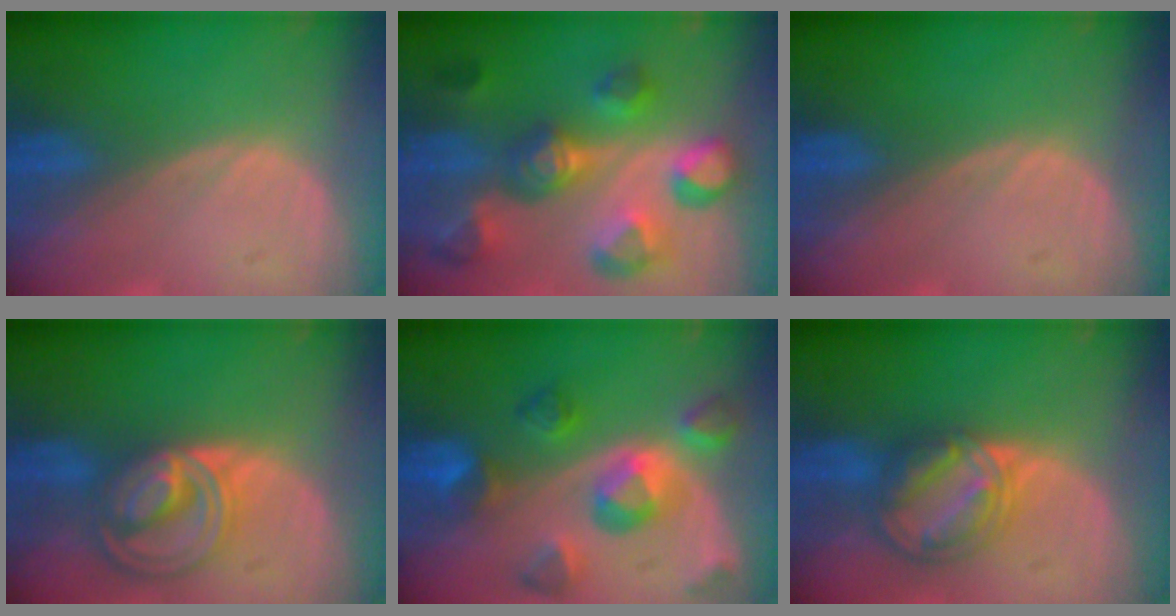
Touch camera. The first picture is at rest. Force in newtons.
{"total": 10.9, "press": 10.0, "slide": 4.4}
{"total": 0.0}
{"total": 8.5, "press": 7.2, "slide": 4.5}
{"total": 9.5, "press": 8.6, "slide": 3.9}
{"total": 8.3, "press": 7.1, "slide": 4.4}